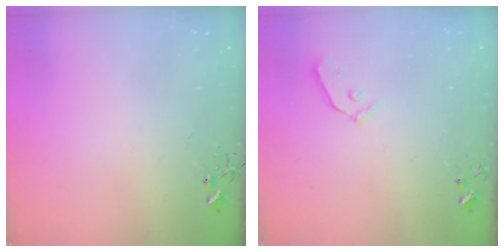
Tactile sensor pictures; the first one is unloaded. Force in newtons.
{"total": 5.7, "press": 5.7, "slide": 0.4}